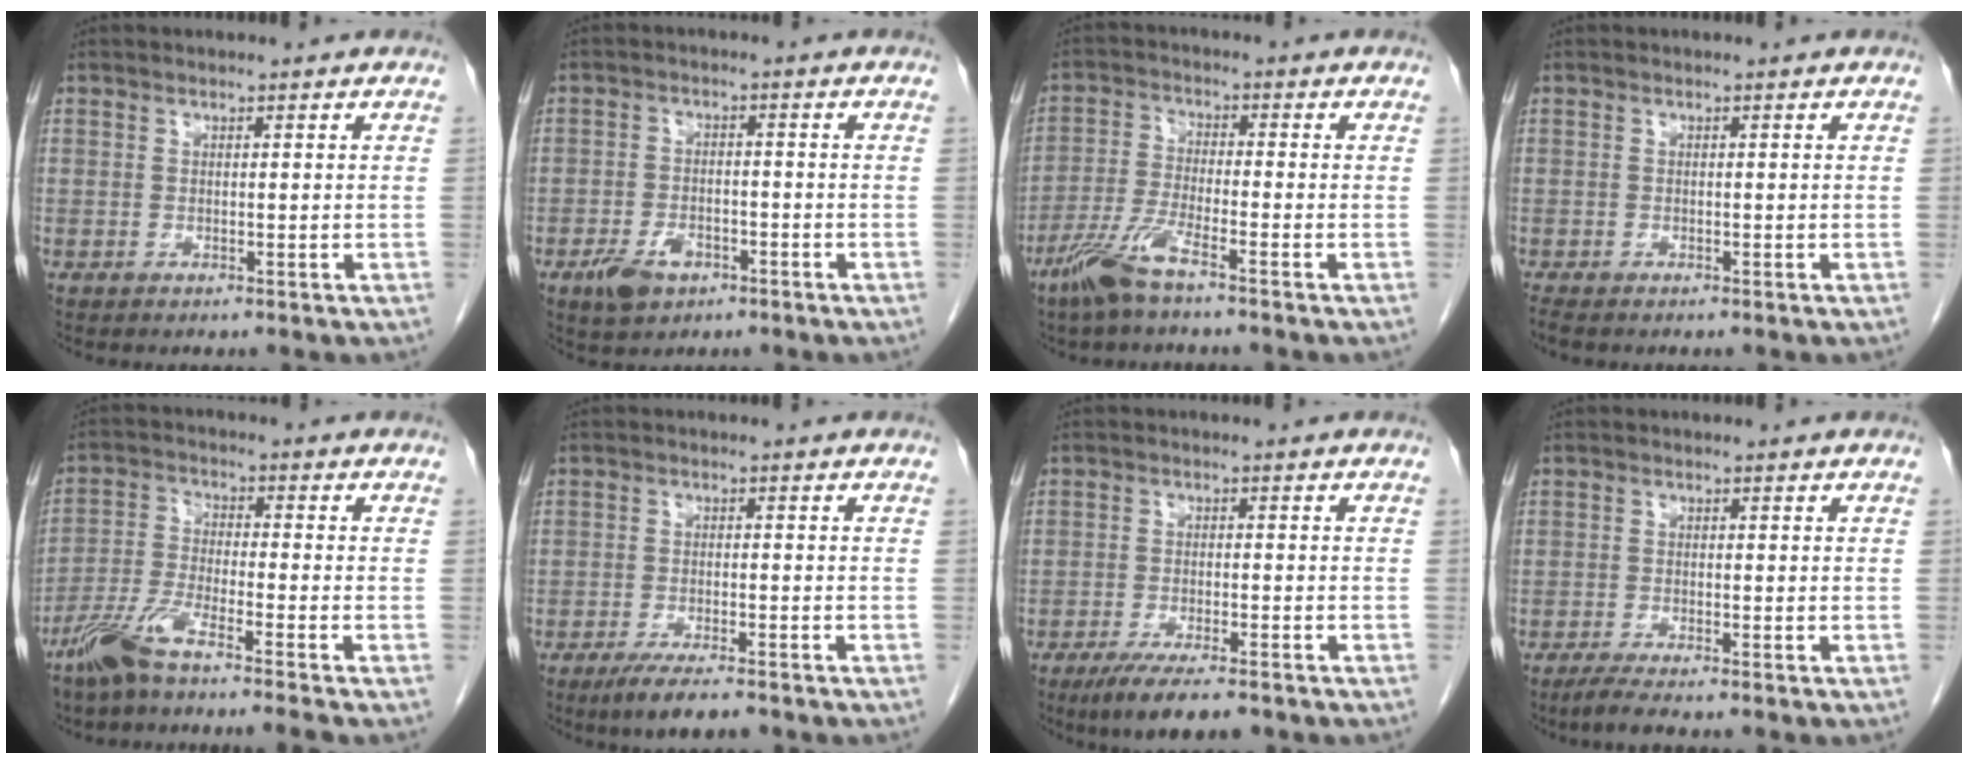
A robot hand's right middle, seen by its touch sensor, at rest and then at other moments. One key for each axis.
{"total": 5.2, "fx": -2.9, "fy": 2.9, "fz": 3.1, "tx": -0.061, "ty": 0.000, "tz": -0.045}
{"total": 6.6, "fx": -4.7, "fy": 0.4, "fz": 4.7, "tx": -0.108, "ty": -0.011, "tz": -0.098}
{"total": 1.9, "fx": -1.6, "fy": 0.6, "fz": 0.9, "tx": -0.020, "ty": -0.007, "tz": -0.023}
{"total": 7.7, "fx": -6.2, "fy": -0.7, "fz": 4.6, "tx": -0.096, "ty": -0.025, "tz": -0.122}
{"total": 5.5, "fx": -4.1, "fy": 0.9, "fz": 3.5, "tx": -0.058, "ty": -0.011, "tz": -0.066}
{"total": 7.6, "fx": -5.7, "fy": 1.3, "fz": 4.9, "tx": -0.075, "ty": -0.015, "tz": -0.087}
{"total": 2.8, "fx": -2.3, "fy": -0.2, "fz": 1.6, "tx": -0.037, "ty": -0.008, "tz": -0.046}